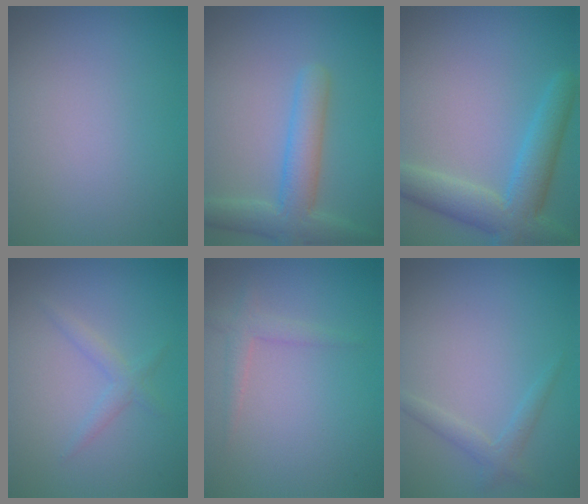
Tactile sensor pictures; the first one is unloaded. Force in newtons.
{"total": 4.7, "press": 4.7, "slide": 0.3}
{"total": 5.8, "press": 5.8, "slide": 0.3}
{"total": 1.4, "press": 1.4, "slide": 0.0}
{"total": 1.6, "press": 1.6, "slide": 0.1}
{"total": 1.5, "press": 1.5, "slide": 0.1}